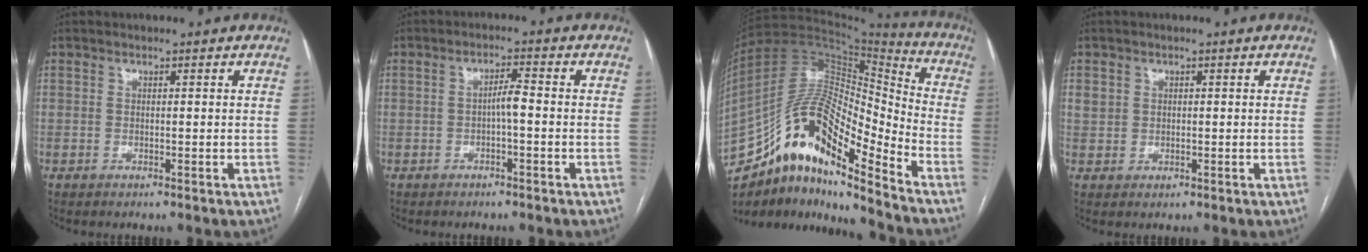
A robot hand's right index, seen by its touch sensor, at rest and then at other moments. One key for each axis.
{"total": 2.7, "fx": -0.6, "fy": 0.4, "fz": 2.6, "tx": -0.042, "ty": 0.005, "tz": -0.011}
{"total": 20.4, "fx": -13.2, "fy": 4.8, "fz": 14.9, "tx": -0.292, "ty": 0.030, "tz": -0.231}
{"total": 2.1, "fx": 0.6, "fy": 1.9, "fz": 0.7, "tx": -0.015, "ty": 0.006, "tz": 0.016}